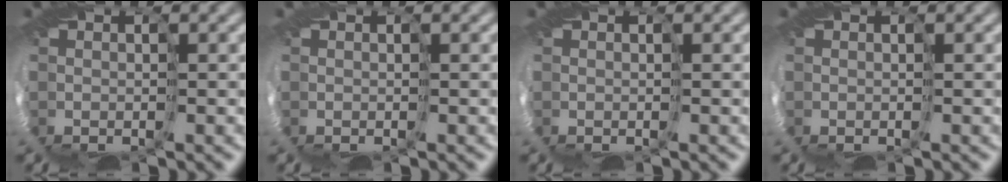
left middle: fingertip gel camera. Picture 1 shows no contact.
{"total": 0.0}
{"total": 0.0}
{"total": 0.0}